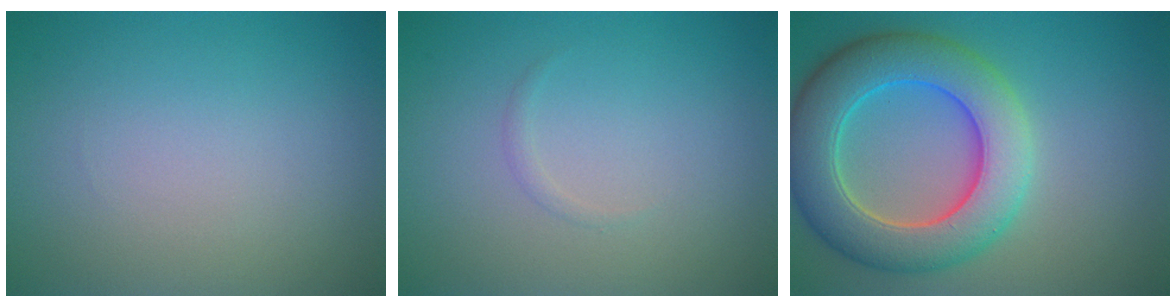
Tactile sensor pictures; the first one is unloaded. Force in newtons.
{"total": 0.5, "press": 0.5, "slide": 0.0}
{"total": 8.9, "press": 8.8, "slide": 0.7}